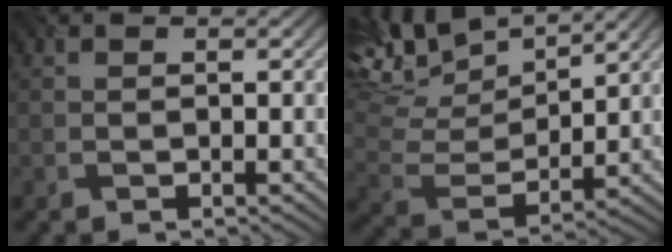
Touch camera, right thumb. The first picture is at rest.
{"total": 12.7, "force": [10.2, 3.5, 6.8], "torque": [-0.186, 0.007, 0.172]}